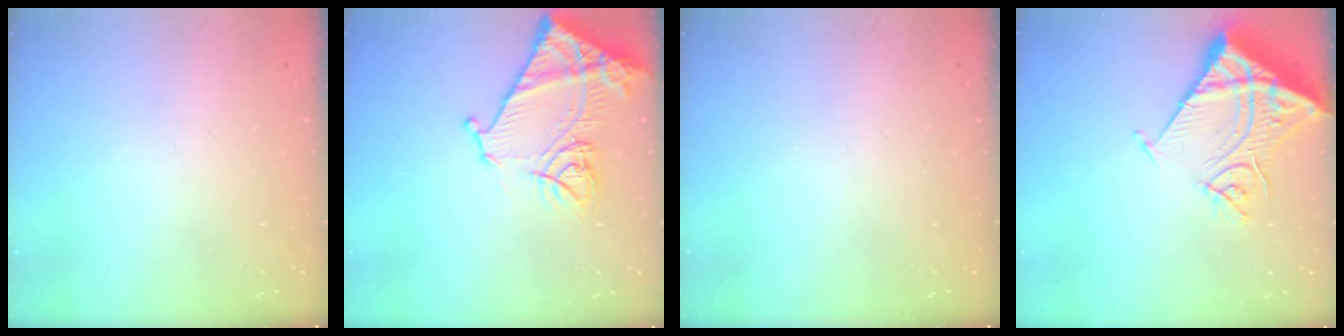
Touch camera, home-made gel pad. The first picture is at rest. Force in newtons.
{"total": 17.3, "press": 17.3, "slide": 1.6}
{"total": 0.0}
{"total": 13.5, "press": 13.4, "slide": 1.8}